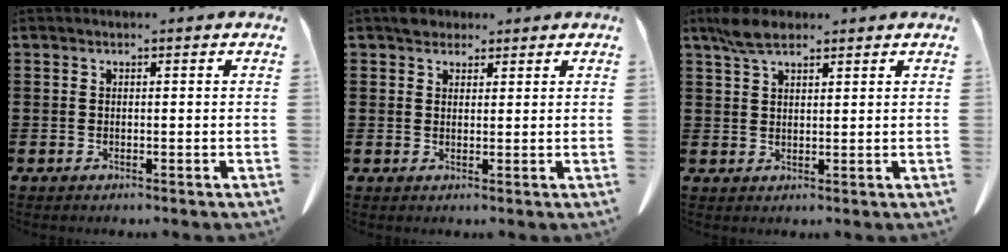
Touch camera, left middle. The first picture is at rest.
{"total": 2.5, "force": [2.1, 1.3, 0.4], "torque": [-0.006, 0.003, 0.039]}
{"total": 4.5, "force": [3.1, 1.7, 2.8], "torque": [-0.062, 0.006, 0.057]}